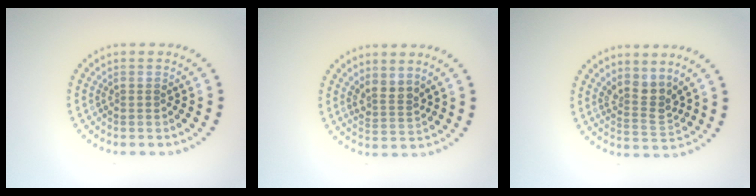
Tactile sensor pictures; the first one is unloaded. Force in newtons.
{"total": 2.2, "press": 1.6, "slide": 1.4}
{"total": 2.8, "press": 2.0, "slide": 1.9}